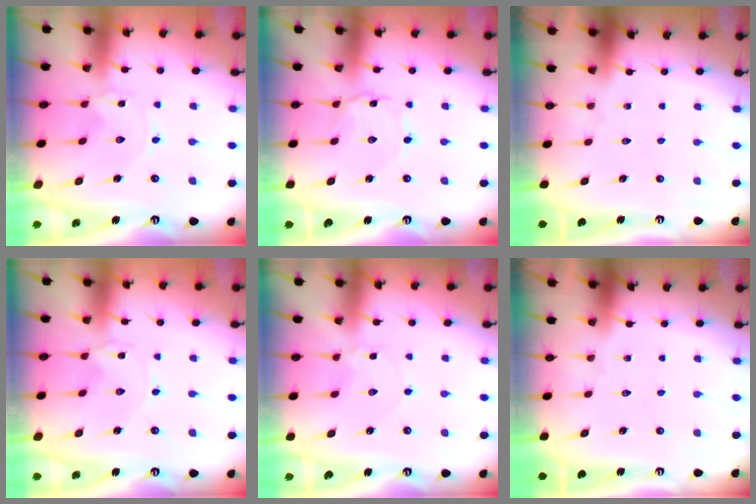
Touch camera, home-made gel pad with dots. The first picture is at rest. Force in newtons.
{"total": 1.0, "press": 1.0, "slide": 0.1}
{"total": 0.0}
{"total": 0.0}
{"total": 1.7, "press": 1.7, "slide": 0.3}
{"total": 0.0}